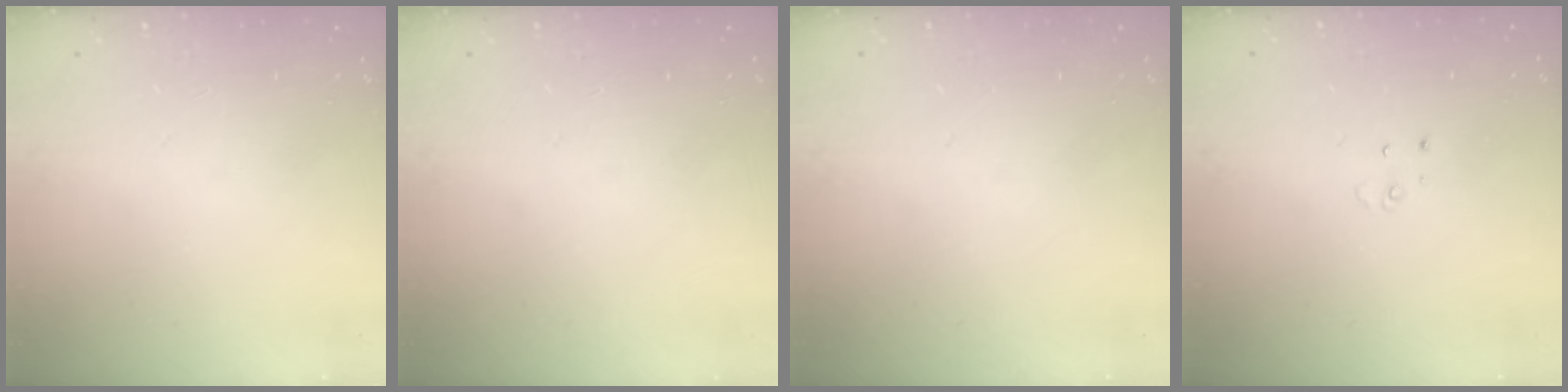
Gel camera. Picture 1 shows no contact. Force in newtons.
{"total": 0.0}
{"total": 0.0}
{"total": 2.5, "press": 2.5, "slide": 0.2}